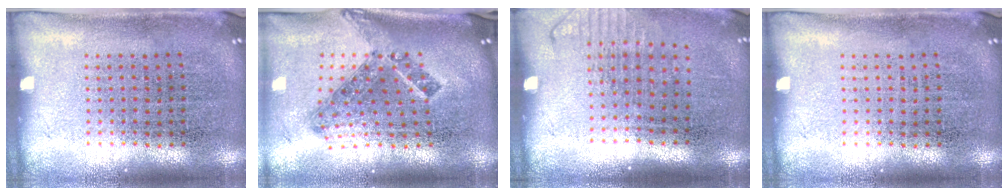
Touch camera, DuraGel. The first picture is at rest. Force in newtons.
{"total": 1.6, "press": 1.1, "slide": 1.1}
{"total": 1.3, "press": 1.0, "slide": 0.7}
{"total": 0.0}